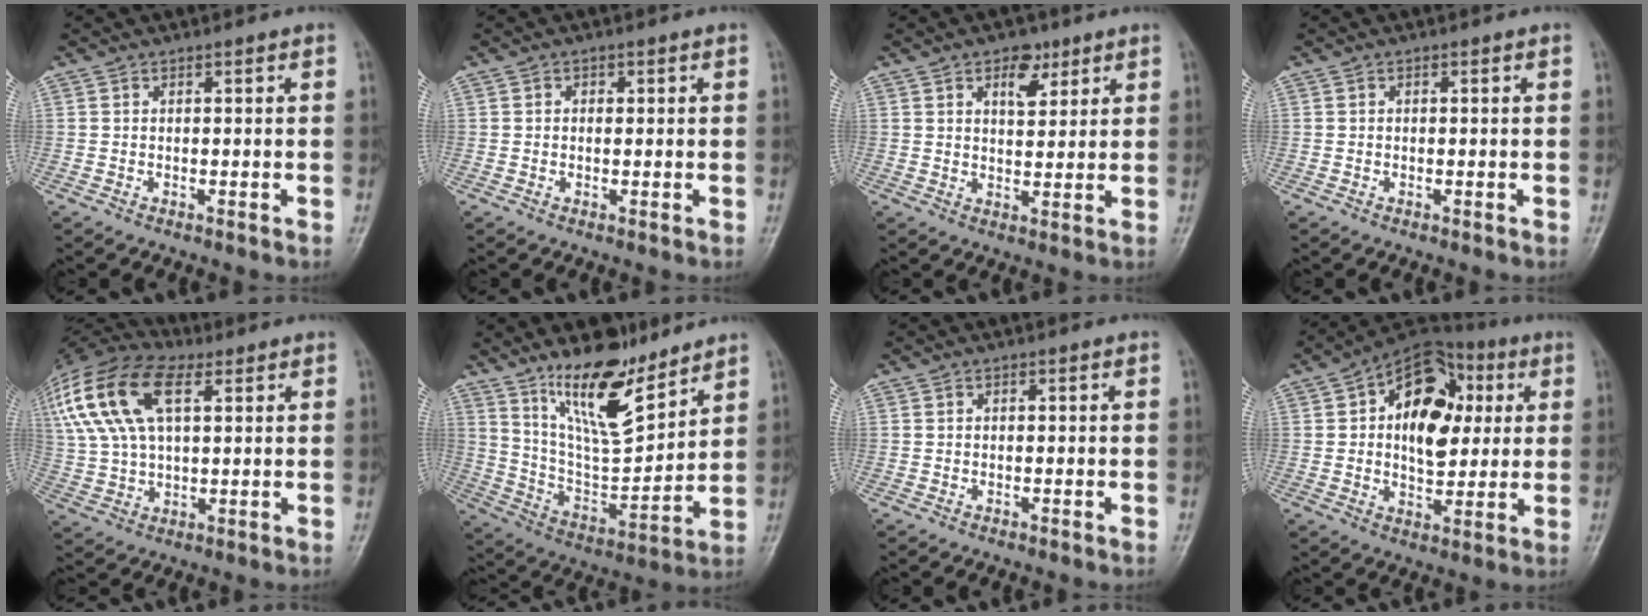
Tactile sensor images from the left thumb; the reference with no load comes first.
{"total": 1.0, "force": [0.1, 0.8, 0.5], "torque": [-0.003, 0.002, 0.000]}
{"total": 5.5, "force": [3.0, 3.2, 3.4], "torque": [-0.027, -0.014, 0.043]}
{"total": 0.0}
{"total": 21.2, "force": [7.8, 11.0, 16.3], "torque": [-0.355, 0.026, 0.143]}
{"total": 16.0, "force": [11.4, 5.3, 9.9], "torque": [-0.136, -0.082, 0.214]}
{"total": 0.0}
{"total": 16.8, "force": [3.4, 10.9, 12.3], "torque": [-0.146, 0.011, 0.046]}